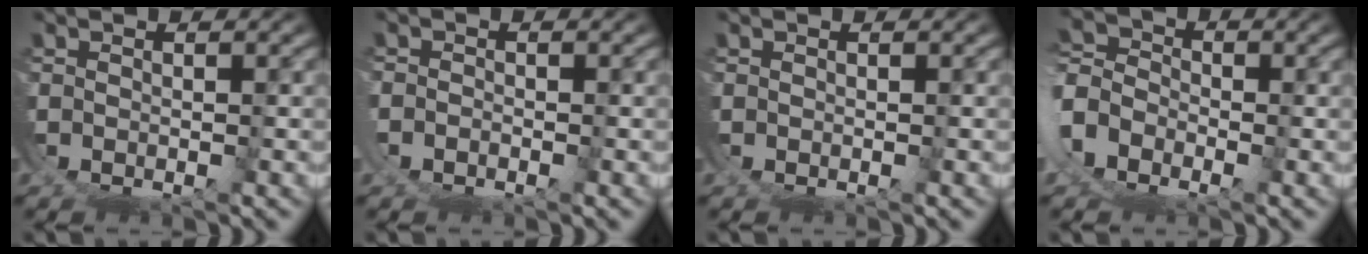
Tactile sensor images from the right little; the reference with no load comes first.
{"total": 1.6, "force": [-1.1, 1.2, -0.1], "torque": [-0.002, -0.011, -0.016]}
{"total": 0.0}
{"total": 6.4, "force": [-1.9, 6.0, 1.3], "torque": [-0.058, -0.019, -0.038]}